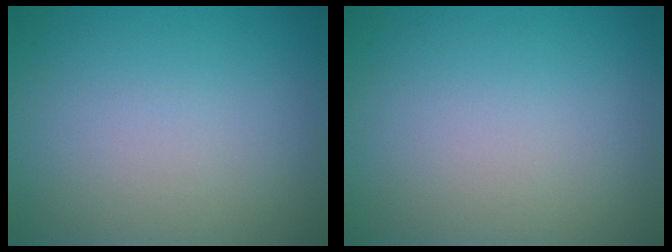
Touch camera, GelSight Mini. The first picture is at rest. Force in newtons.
{"total": 0.0}